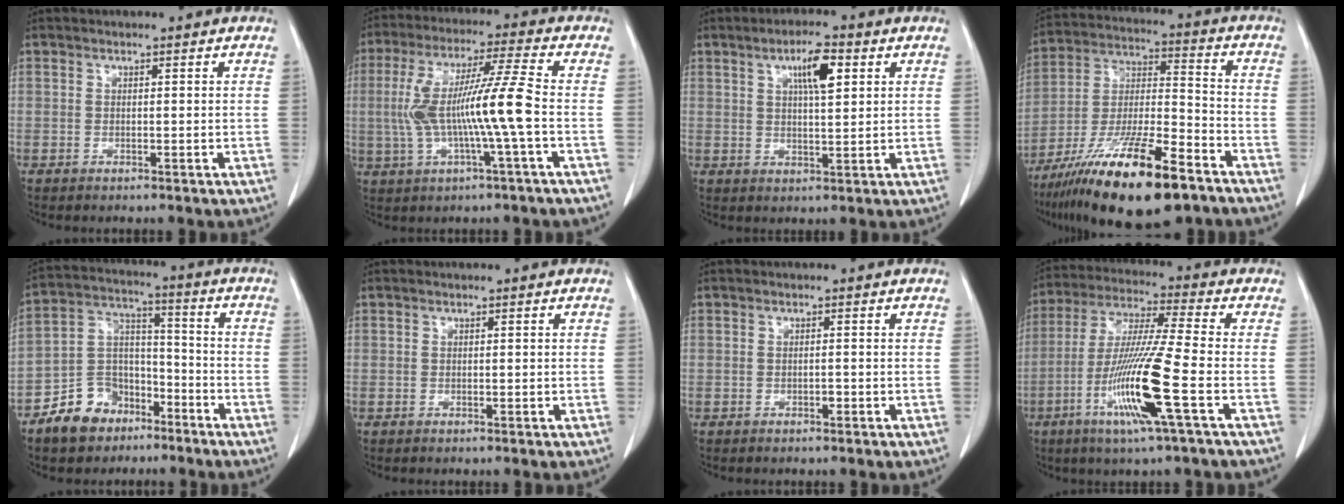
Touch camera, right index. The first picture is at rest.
{"total": 12.2, "force": [-1.3, -0.5, 12.1], "torque": [-0.243, 0.014, -0.025]}
{"total": 6.2, "force": [2.5, 1.3, 5.5], "torque": [-0.095, 0.004, 0.041]}
{"total": 21.1, "force": [-13.7, 4.0, 15.5], "torque": [-0.281, -0.026, -0.240]}
{"total": 10.4, "force": [-6.9, 7.1, 3.3], "torque": [-0.068, 0.029, -0.122]}
{"total": 0.0}
{"total": 0.7, "force": [-0.3, 0.2, 0.6], "torque": [-0.012, 0.000, -0.003]}
{"total": 14.5, "force": [-5.0, -1.0, 13.6], "torque": [-0.278, -0.022, -0.101]}